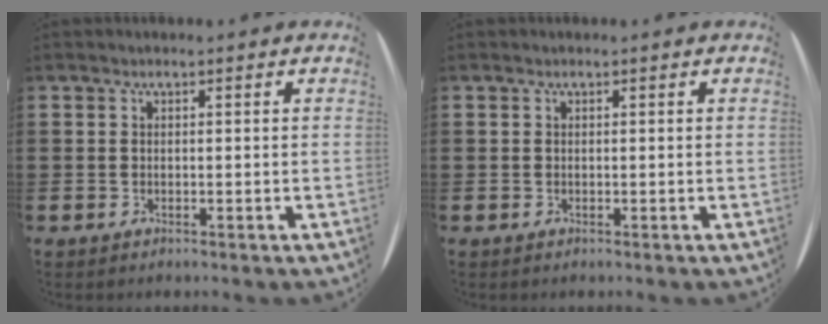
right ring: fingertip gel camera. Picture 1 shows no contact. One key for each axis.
{"total": 0.0}